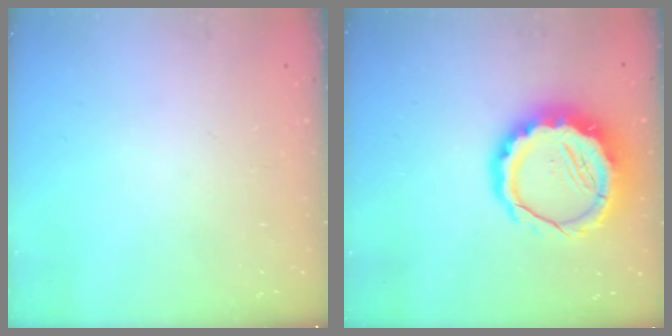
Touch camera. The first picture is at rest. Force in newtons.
{"total": 13.6, "press": 13.2, "slide": 3.2}